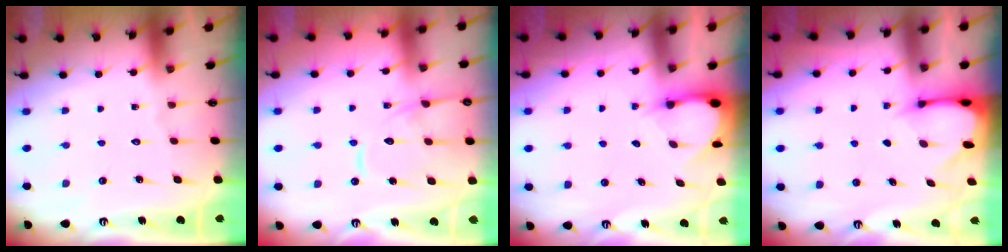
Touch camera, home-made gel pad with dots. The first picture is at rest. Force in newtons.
{"total": 12.0, "press": 12.0, "slide": 1.2}
{"total": 2.8, "press": 2.8, "slide": 0.2}
{"total": 2.5, "press": 2.5, "slide": 0.5}